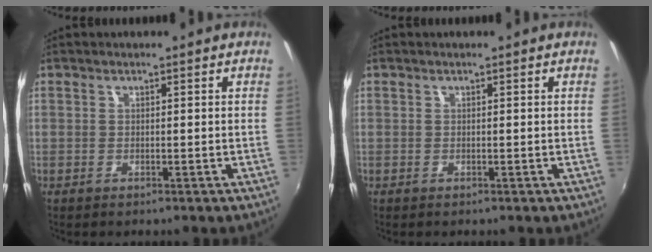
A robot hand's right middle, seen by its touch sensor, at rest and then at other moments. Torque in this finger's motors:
{"motor_torque": [-0.06, -0.07, 0.00, 0.00]}